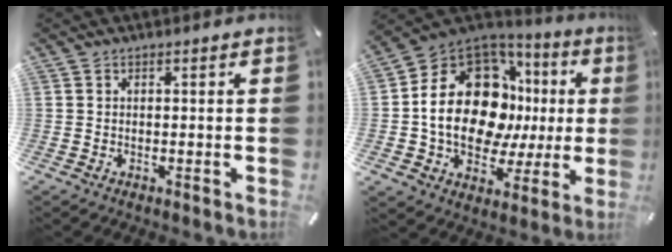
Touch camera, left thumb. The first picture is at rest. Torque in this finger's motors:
{"motor_torque": [1.79, 1.99, 2.15, 0.11, 0.51]}